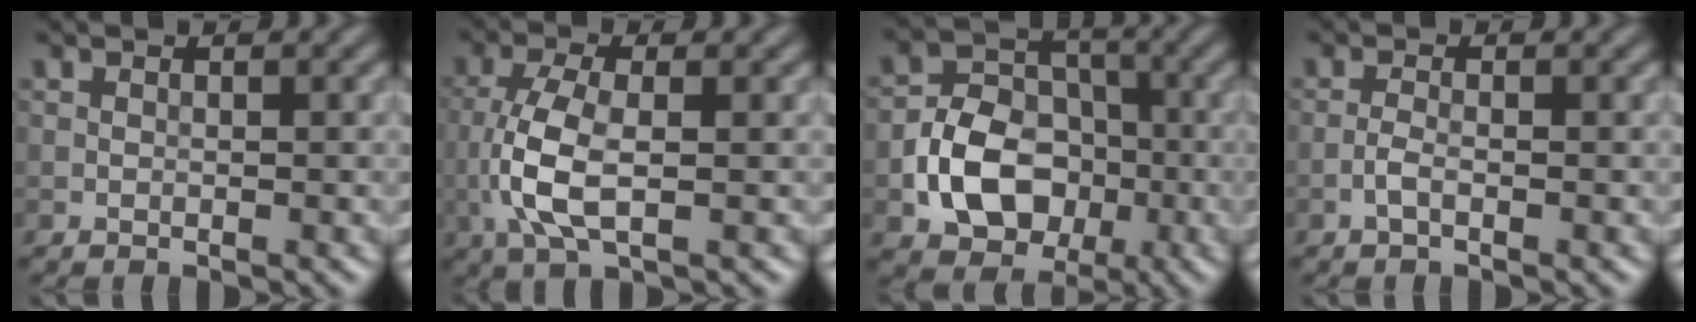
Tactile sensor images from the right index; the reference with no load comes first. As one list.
[{"total": 5.4, "force": [-0.7, 2.3, 4.8], "torque": [-0.113, -0.001, -0.014]}, {"total": 7.5, "force": [-2.3, 5.7, 4.3], "torque": [-0.071, -0.003, -0.044]}, {"total": 1.2, "force": [-0.6, 0.4, 1.0], "torque": [-0.024, 0.002, -0.015]}]